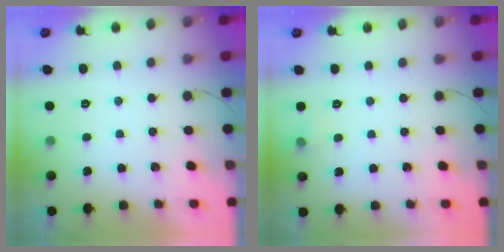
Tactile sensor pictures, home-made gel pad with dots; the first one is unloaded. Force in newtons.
{"total": 3.8, "press": 3.6, "slide": 1.3}